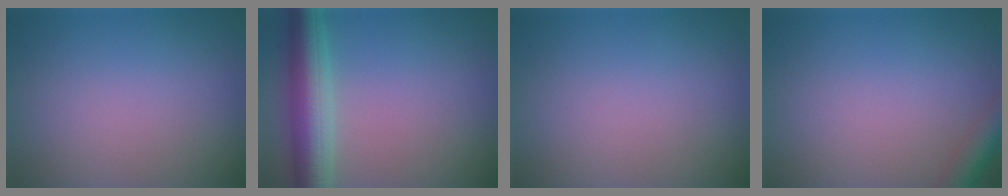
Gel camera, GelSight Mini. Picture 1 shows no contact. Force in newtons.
{"total": 6.6, "press": 6.6, "slide": 0.4}
{"total": 0.0}
{"total": 2.9, "press": 2.9, "slide": 0.2}